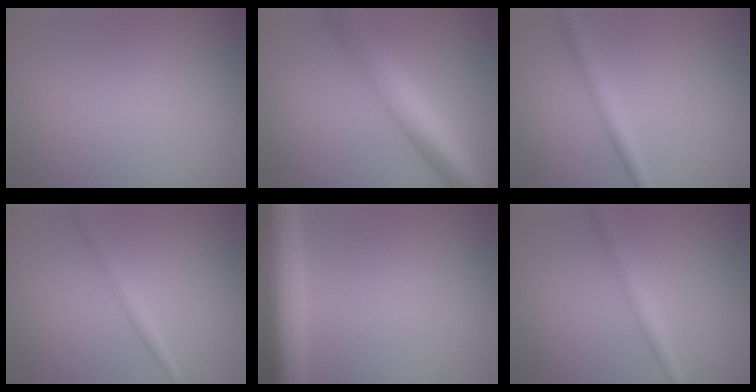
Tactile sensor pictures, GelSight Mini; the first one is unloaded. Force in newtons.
{"total": 9.3, "press": 9.3, "slide": 0.1}
{"total": 2.3, "press": 2.3, "slide": 0.0}
{"total": 1.9, "press": 1.9, "slide": 0.1}
{"total": 7.5, "press": 7.4, "slide": 0.4}
{"total": 2.1, "press": 2.1, "slide": 0.0}